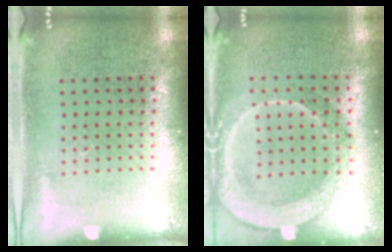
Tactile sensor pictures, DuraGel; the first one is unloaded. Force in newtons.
{"total": 2.0, "press": 1.9, "slide": 0.6}